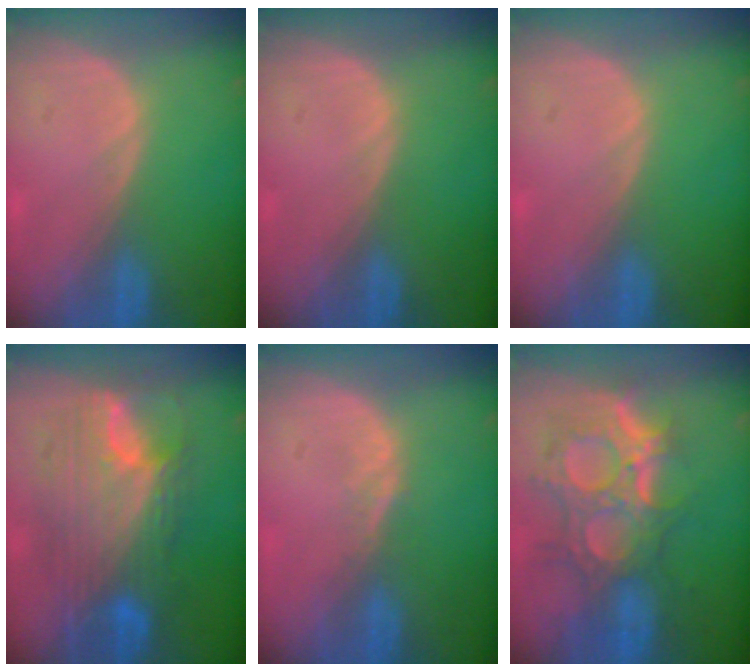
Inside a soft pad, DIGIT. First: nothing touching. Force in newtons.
{"total": 0.0}
{"total": 0.0}
{"total": 11.4, "press": 11.4, "slide": 1.1}
{"total": 1.5, "press": 1.2, "slide": 0.9}
{"total": 11.9, "press": 10.7, "slide": 5.3}